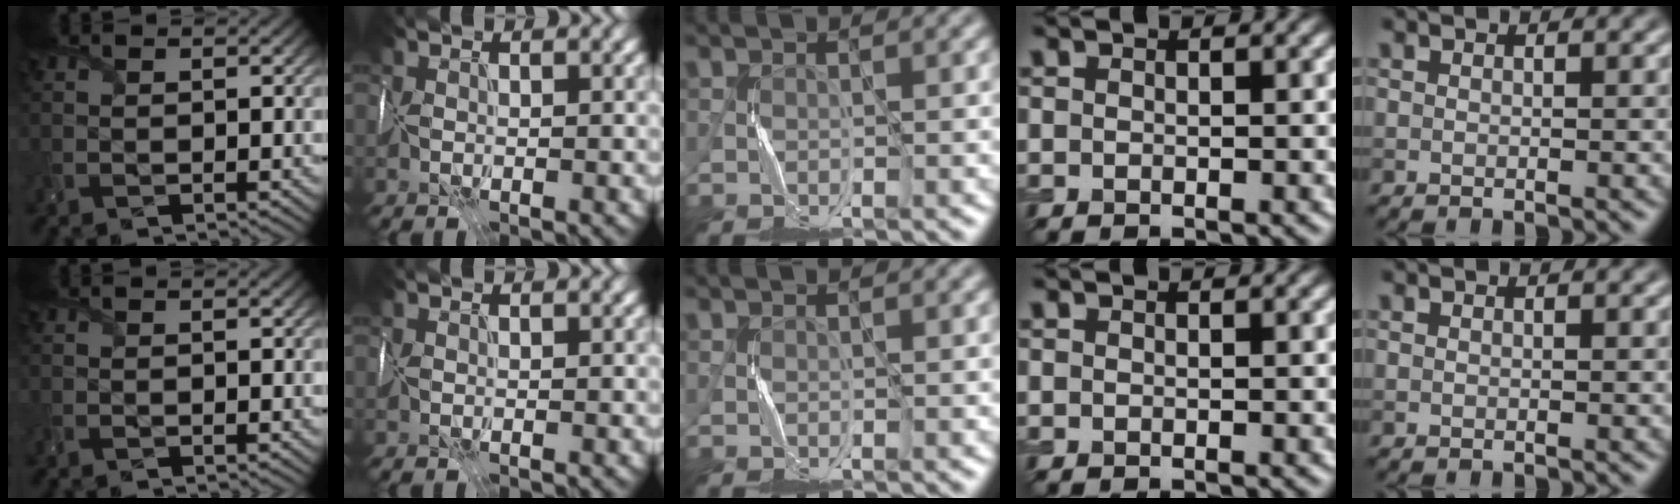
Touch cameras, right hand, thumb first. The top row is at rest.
{}